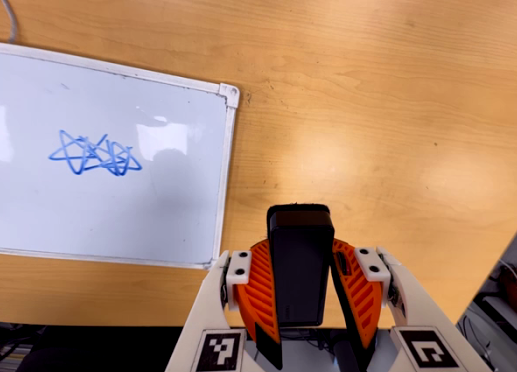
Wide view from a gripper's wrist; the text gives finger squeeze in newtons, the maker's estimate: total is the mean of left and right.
{"total": 7.3, "left": 6.2, "right": 8.3}